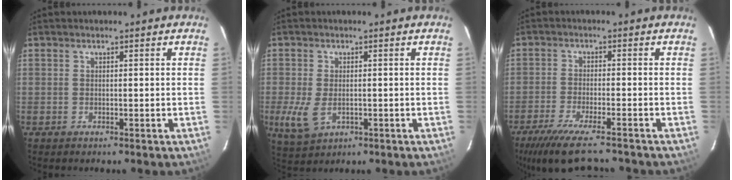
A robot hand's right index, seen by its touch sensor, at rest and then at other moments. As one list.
[{"total": 6.1, "force": [-1.4, 3.6, 4.7], "torque": [-0.110, -0.014, -0.020]}, {"total": 11.7, "force": [-9.5, 1.9, 6.4], "torque": [-0.147, -0.036, -0.163]}]